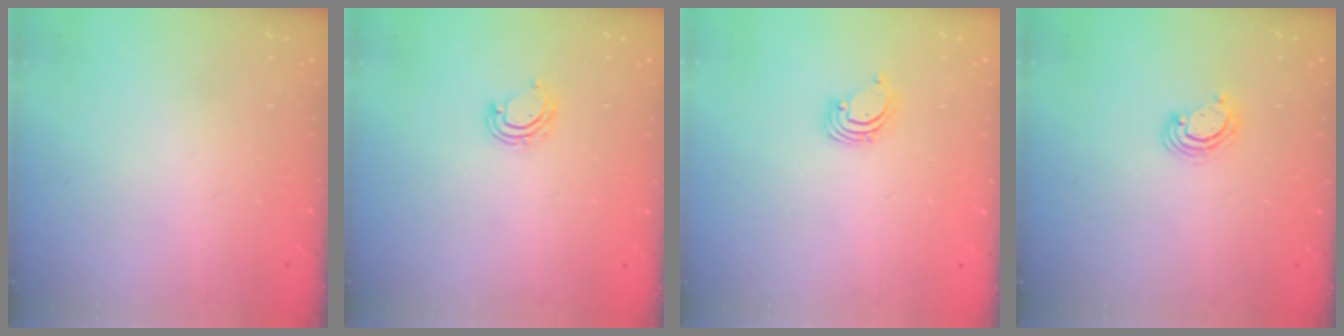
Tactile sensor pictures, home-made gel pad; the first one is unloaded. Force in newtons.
{"total": 5.2, "press": 5.2, "slide": 0.4}
{"total": 1.4, "press": 1.4, "slide": 0.1}
{"total": 4.0, "press": 4.0, "slide": 0.3}